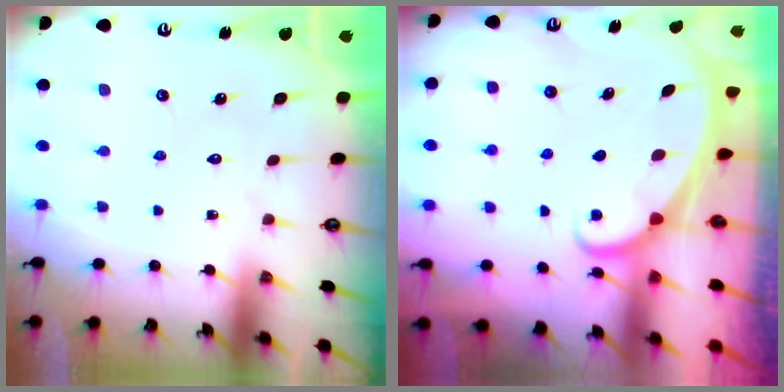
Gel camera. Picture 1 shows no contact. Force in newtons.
{"total": 1.7, "press": 1.7, "slide": 0.1}